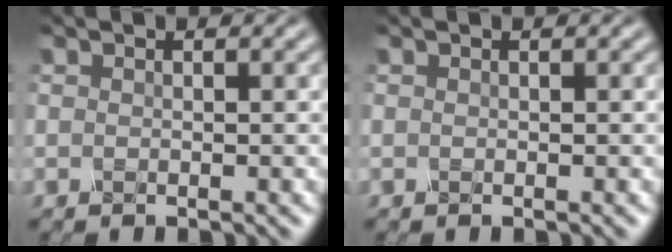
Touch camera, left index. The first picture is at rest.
{"total": 0.0}